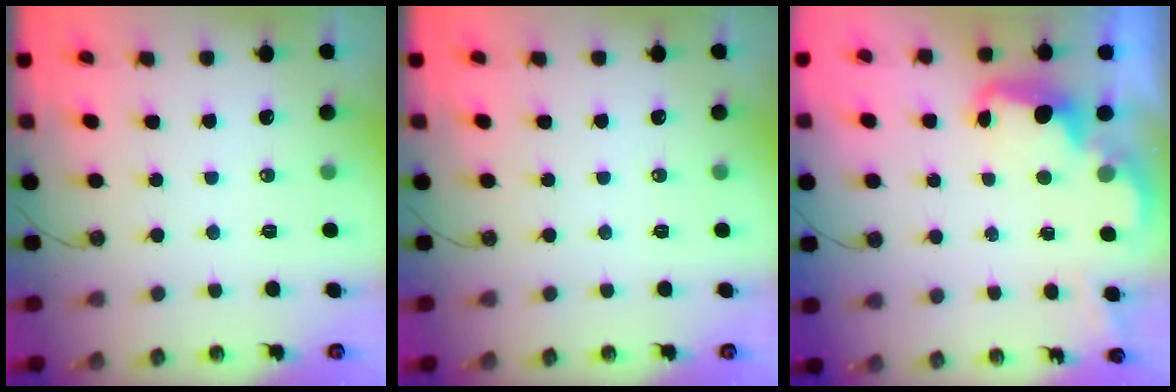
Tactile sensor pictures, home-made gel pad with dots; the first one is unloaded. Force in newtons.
{"total": 0.0}
{"total": 2.7, "press": 2.6, "slide": 0.7}